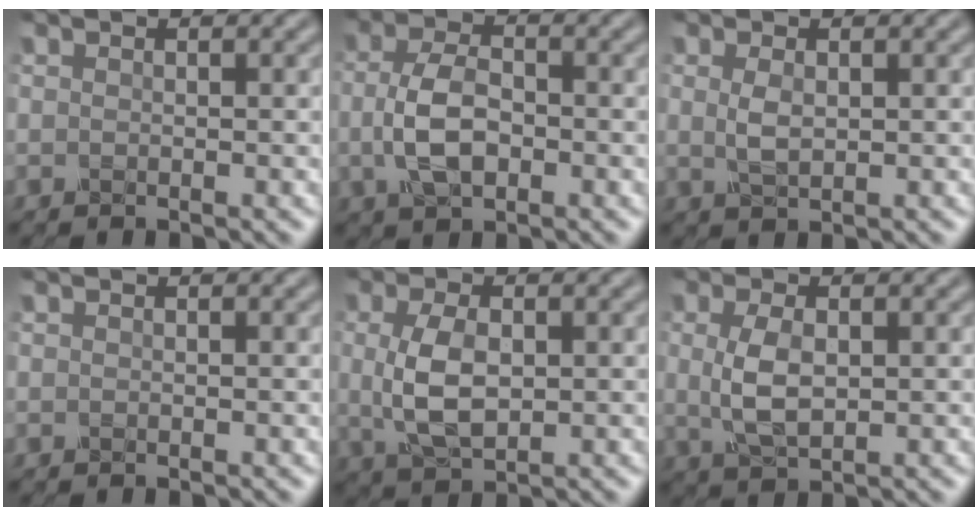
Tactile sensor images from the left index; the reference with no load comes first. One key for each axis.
{"total": 4.7, "fx": -0.6, "fy": 2.8, "fz": 3.8, "tx": -0.084, "ty": -0.003, "tz": -0.015}
{"total": 1.9, "fx": 0.3, "fy": 1.0, "fz": 1.6, "tx": -0.039, "ty": -0.002, "tz": 0.010}
{"total": 0.0}
{"total": 4.9, "fx": 0.2, "fy": 2.6, "fz": 4.1, "tx": -0.093, "ty": 0.001, "tz": 0.008}
{"total": 3.8, "fx": 0.3, "fy": 2.0, "fz": 3.2, "tx": -0.076, "ty": 0.000, "tz": 0.008}